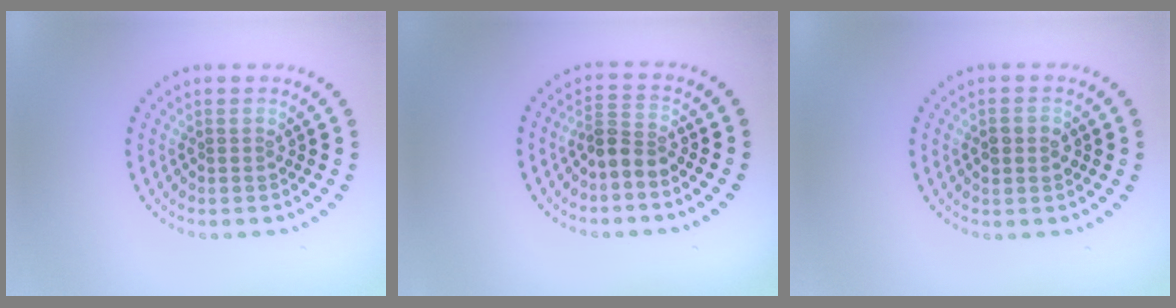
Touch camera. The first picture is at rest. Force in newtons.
{"total": 2.4, "press": 1.9, "slide": 1.5}
{"total": 1.8, "press": 1.8, "slide": 0.1}